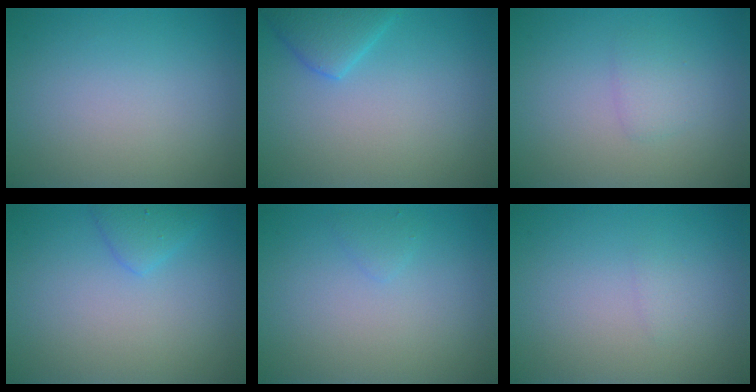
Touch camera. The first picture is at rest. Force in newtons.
{"total": 2.8, "press": 2.8, "slide": 0.3}
{"total": 1.3, "press": 1.3, "slide": 0.0}
{"total": 1.7, "press": 1.7, "slide": 0.1}
{"total": 0.7, "press": 0.7, "slide": 0.0}
{"total": 0.5, "press": 0.5, "slide": 0.0}